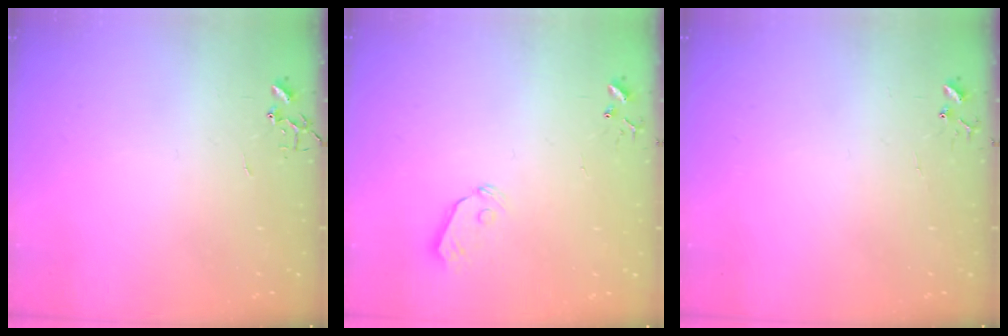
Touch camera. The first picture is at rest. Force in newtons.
{"total": 6.1, "press": 6.1, "slide": 0.5}
{"total": 5.6, "press": 5.6, "slide": 0.4}